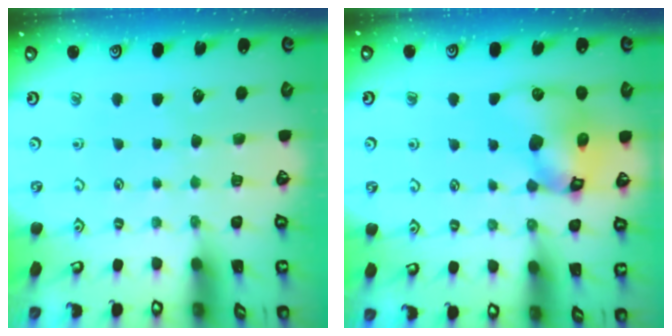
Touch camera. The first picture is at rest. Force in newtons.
{"total": 14.6, "press": 14.5, "slide": 2.2}